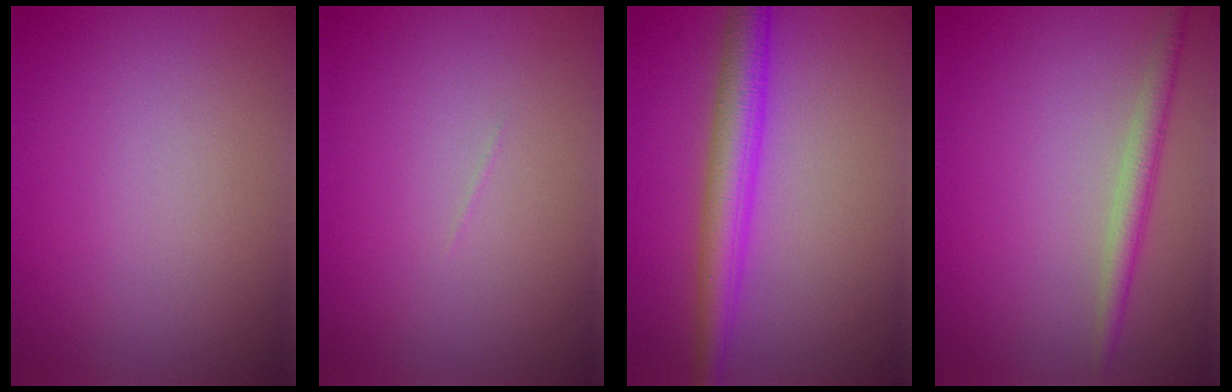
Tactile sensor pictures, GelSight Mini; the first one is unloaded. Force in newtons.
{"total": 0.0}
{"total": 4.7, "press": 4.7, "slide": 0.0}
{"total": 2.4, "press": 2.4, "slide": 0.0}